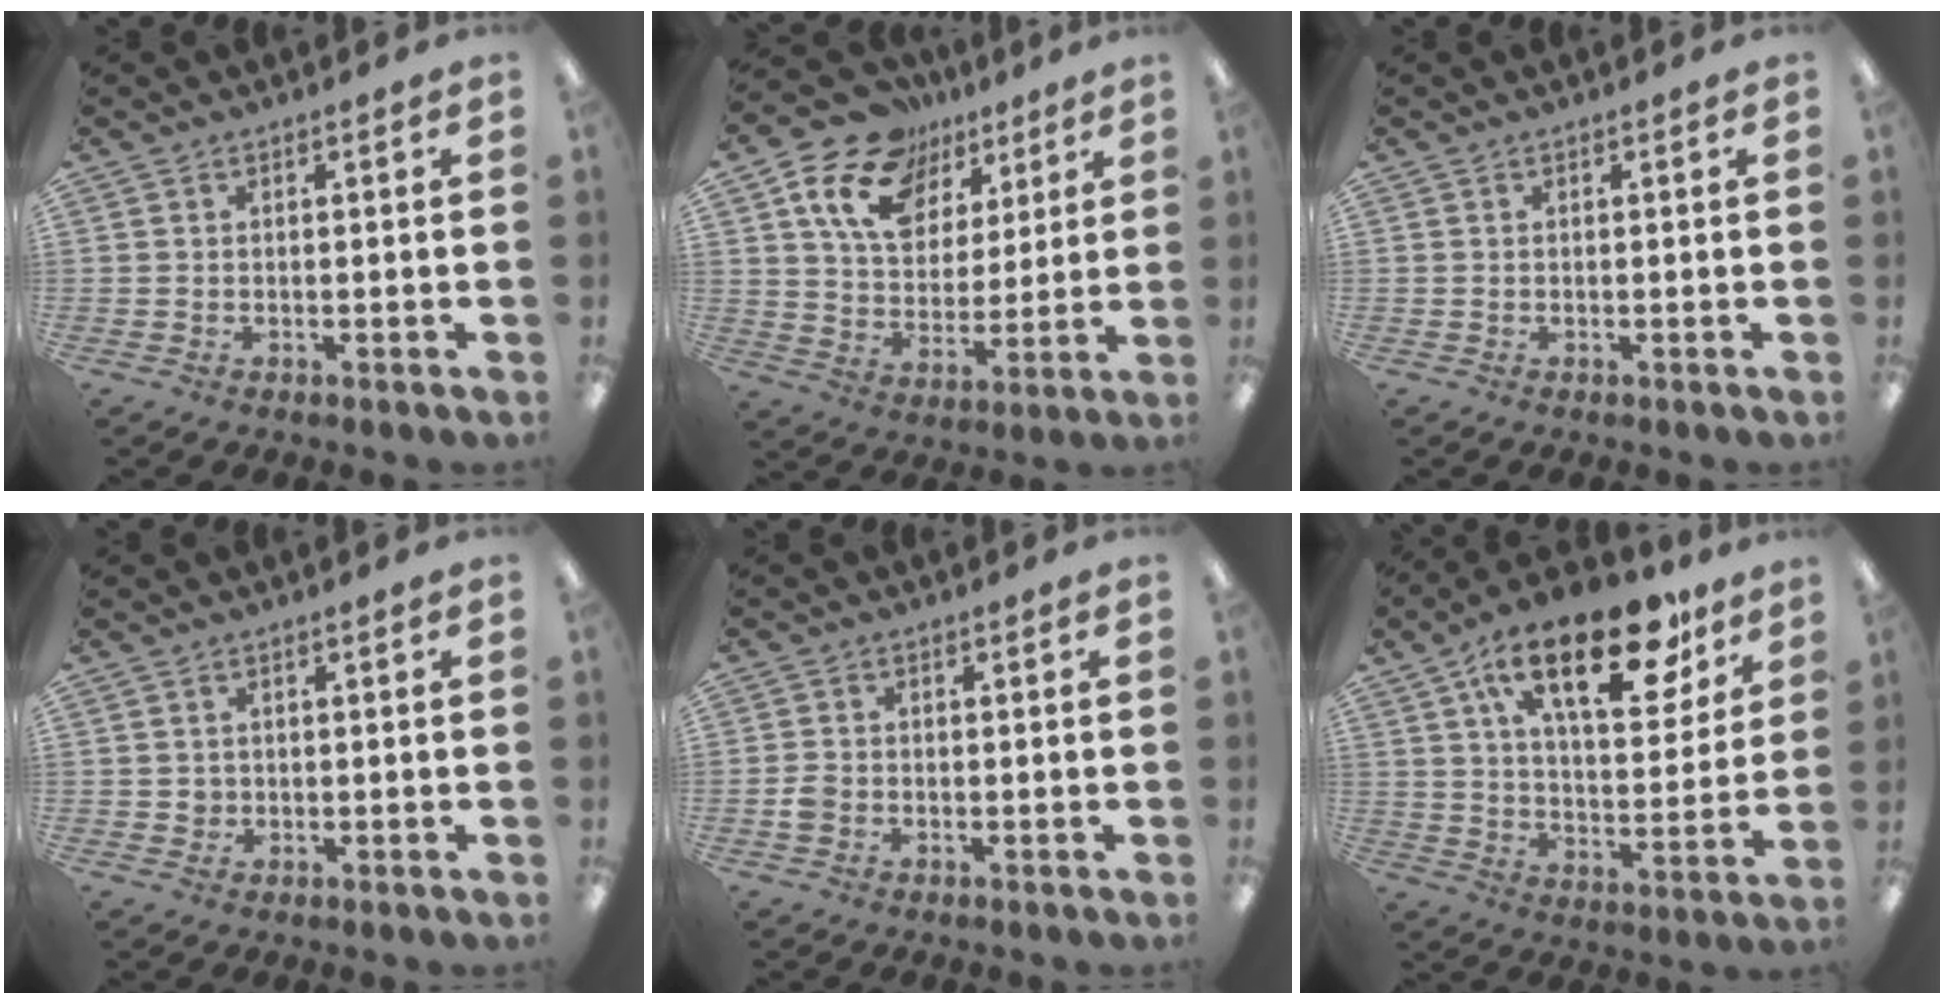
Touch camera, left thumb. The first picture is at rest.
{"total": 15.6, "force": [9.0, 10.8, 6.7], "torque": [-0.133, -0.038, 0.173]}
{"total": 0.0}
{"total": 1.5, "force": [0.1, 1.4, 0.5], "torque": [-0.011, 0.006, -0.001]}
{"total": 2.3, "force": [-0.9, 1.8, 1.2], "torque": [-0.022, 0.005, -0.017]}
{"total": 23.3, "force": [14.2, 9.7, 15.6], "torque": [-0.238, -0.073, 0.235]}